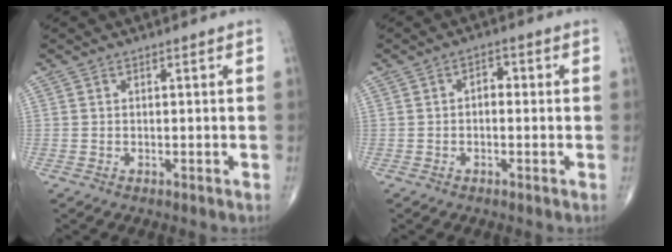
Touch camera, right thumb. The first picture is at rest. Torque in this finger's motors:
{"motor_torque": [-0.14, -0.40, 0.26, 0.16, -0.01]}